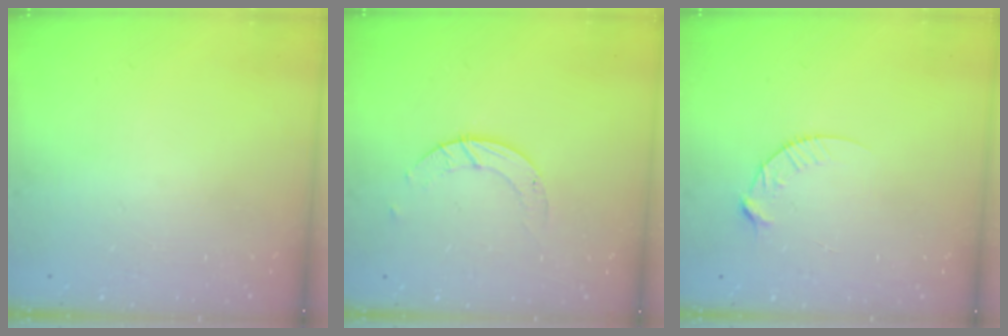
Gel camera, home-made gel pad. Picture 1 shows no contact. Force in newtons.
{"total": 2.8, "press": 2.8, "slide": 0.3}
{"total": 6.6, "press": 6.6, "slide": 0.7}